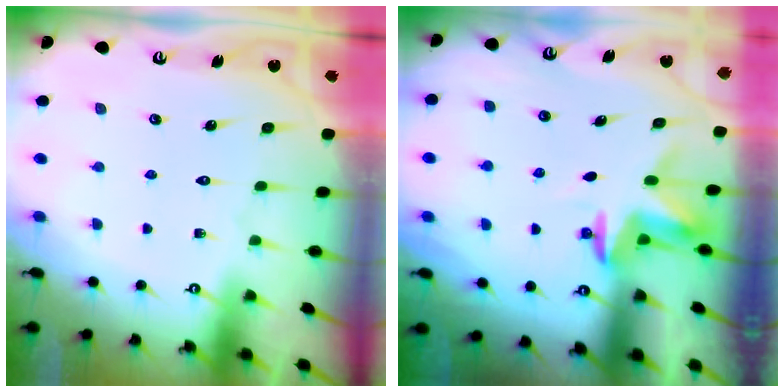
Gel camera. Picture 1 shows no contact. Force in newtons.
{"total": 3.7, "press": 3.6, "slide": 0.2}